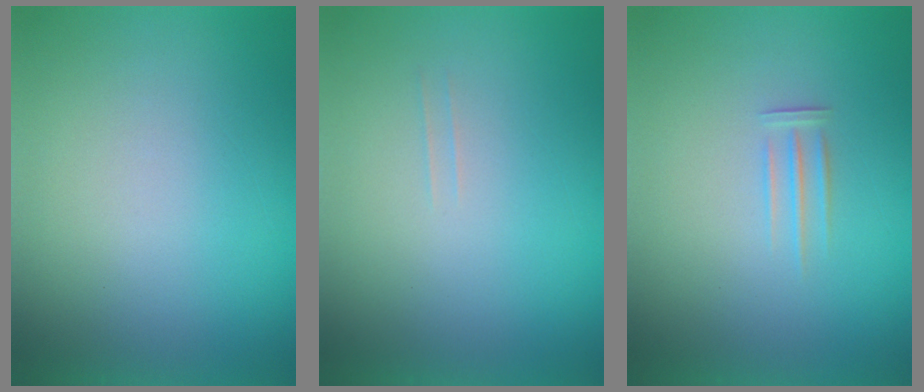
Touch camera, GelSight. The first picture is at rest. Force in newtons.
{"total": 1.0}
{"total": 1.7}